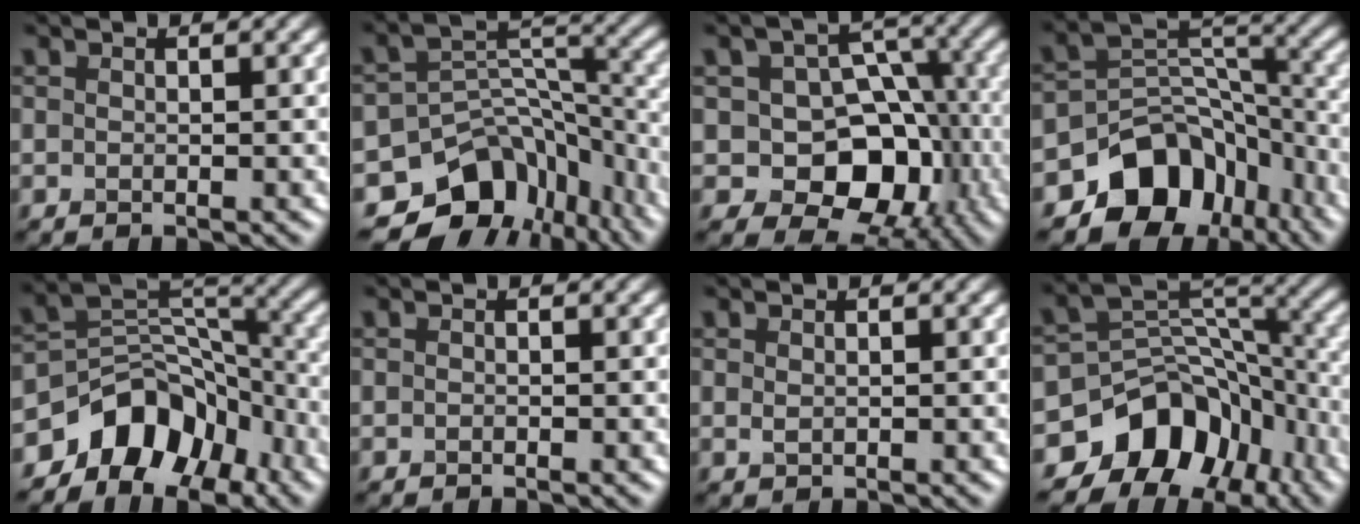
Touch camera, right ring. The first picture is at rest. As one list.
[{"total": 11.9, "force": [-7.7, 7.9, 4.4], "torque": [-0.066, 0.011, -0.107]}, {"total": 9.7, "force": [-2.4, 7.2, 6.1], "torque": [-0.060, -0.001, -0.046]}, {"total": 9.7, "force": [-5.6, 6.9, 3.9], "torque": [-0.038, -0.004, -0.093]}, {"total": 8.5, "force": [-5.4, 5.4, 3.7], "torque": [-0.032, 0.006, -0.102]}, {"total": 0.0}, {"total": 0.6, "force": [0.4, 0.3, 0.4], "torque": [-0.012, -0.002, 0.009]}, {"total": 9.9, "force": [-6.0, 6.9, 3.9], "torque": [-0.051, 0.010, -0.106]}]